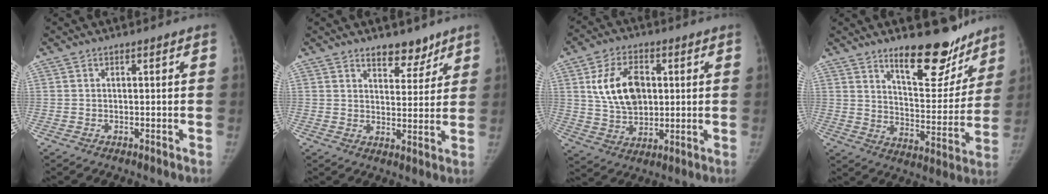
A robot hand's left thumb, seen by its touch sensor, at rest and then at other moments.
{"total": 6.3, "force": [4.8, 3.1, 2.6], "torque": [-0.006, -0.034, 0.075]}
{"total": 12.5, "force": [2.7, 8.3, 8.9], "torque": [-0.132, -0.006, 0.054]}
{"total": 16.5, "force": [12.2, 6.4, 9.0], "torque": [-0.067, -0.096, 0.183]}